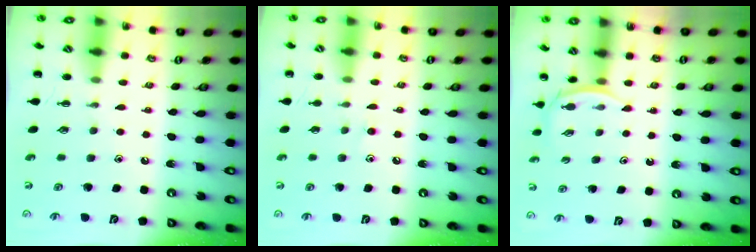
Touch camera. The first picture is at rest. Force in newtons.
{"total": 4.5, "press": 4.1, "slide": 1.9}
{"total": 2.6, "press": 2.5, "slide": 0.8}